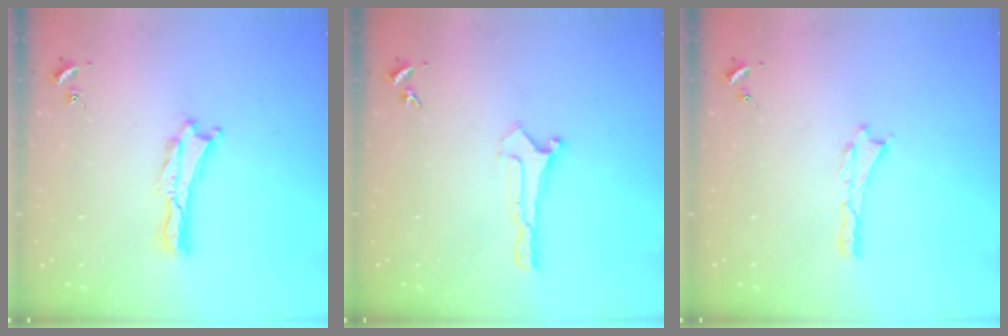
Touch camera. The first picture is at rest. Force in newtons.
{"total": 0.0}
{"total": 0.0}